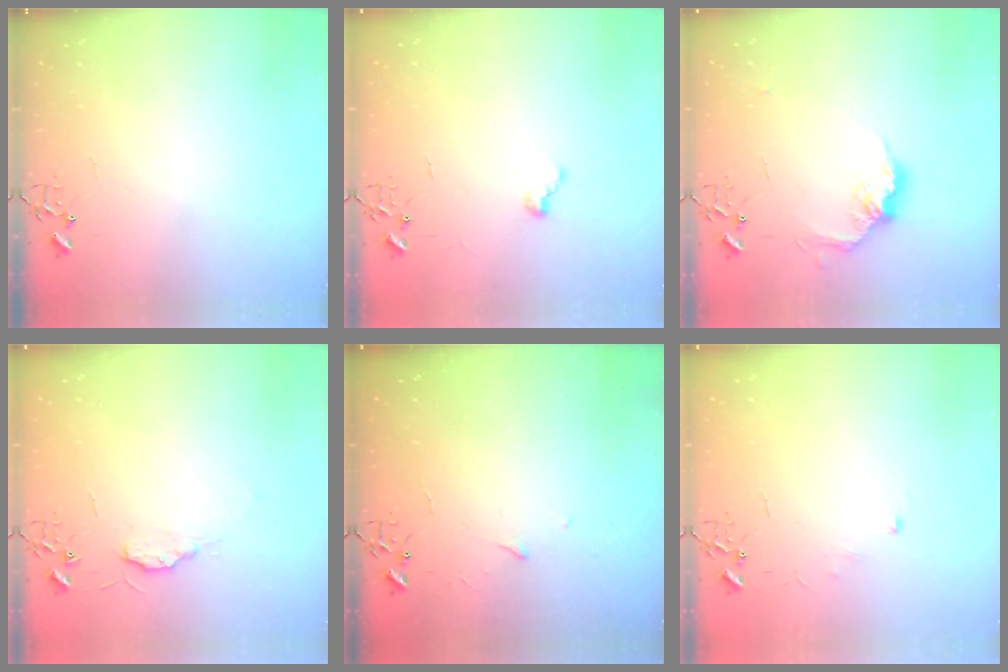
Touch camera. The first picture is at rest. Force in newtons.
{"total": 5.3, "press": 5.2, "slide": 0.6}
{"total": 11.3, "press": 11.3, "slide": 0.6}
{"total": 5.0, "press": 4.9, "slide": 0.8}
{"total": 3.6, "press": 3.5, "slide": 0.5}
{"total": 4.7, "press": 4.6, "slide": 0.6}